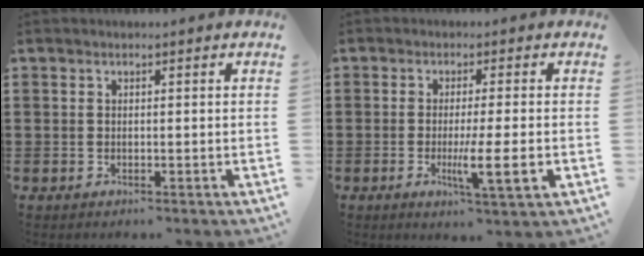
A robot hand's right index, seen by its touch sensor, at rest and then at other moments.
{"total": 6.6, "force": [-1.5, 0.2, 6.4], "torque": [-0.113, -0.016, -0.026]}